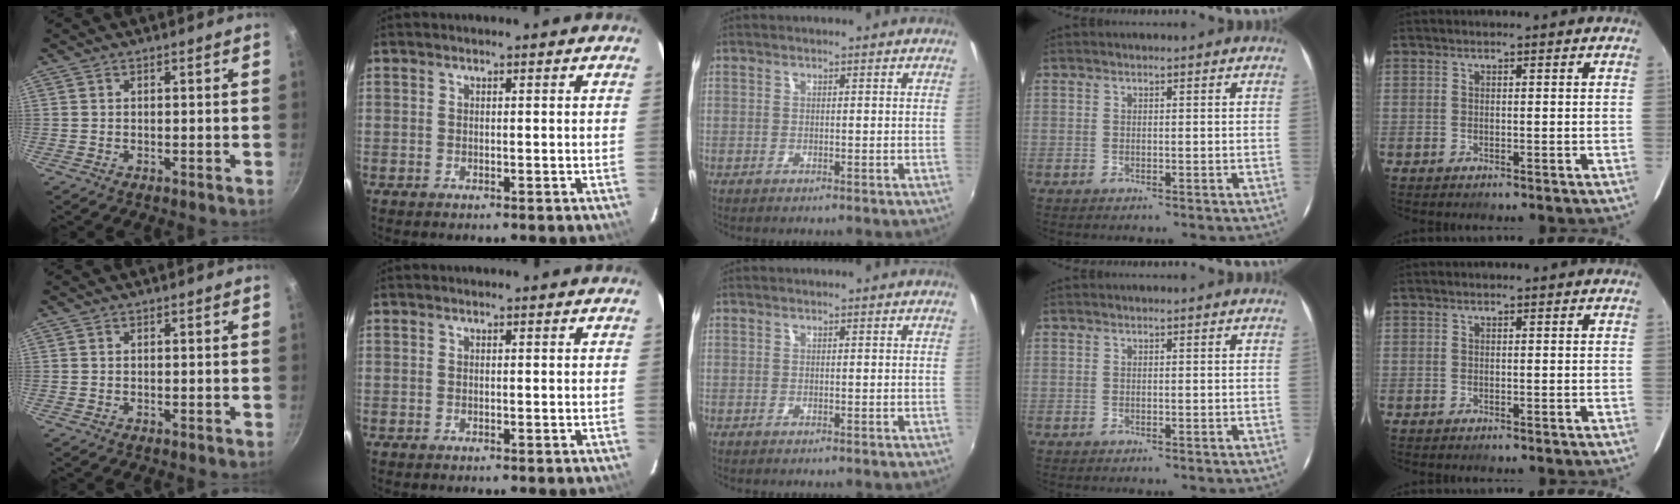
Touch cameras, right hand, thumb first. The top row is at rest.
{}